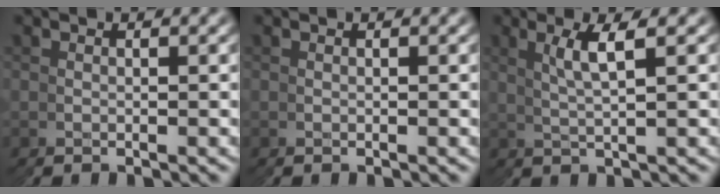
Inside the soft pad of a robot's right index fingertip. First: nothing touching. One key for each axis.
{"total": 0.0}
{"total": 1.5, "fx": 1.2, "fy": -0.8, "fz": 0.5, "tx": -0.020, "ty": 0.002, "tz": 0.024}